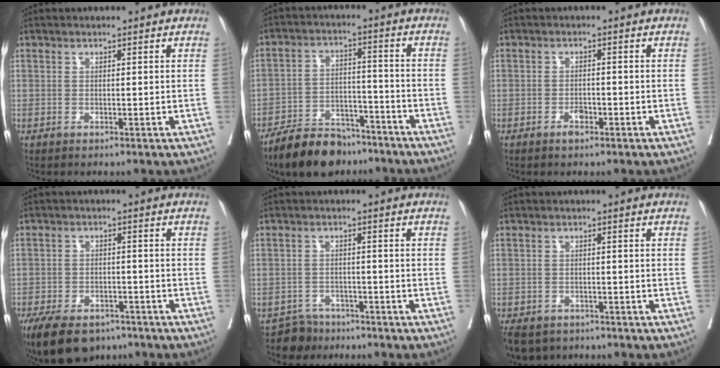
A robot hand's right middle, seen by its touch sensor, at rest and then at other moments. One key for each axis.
{"total": 10.6, "fx": -8.9, "fy": 4.1, "fz": 4.0, "tx": -0.067, "ty": 0.001, "tz": -0.153}
{"total": 1.9, "fx": -1.2, "fy": 0.8, "fz": 1.2, "tx": -0.017, "ty": 0.003, "tz": -0.018}
{"total": 11.4, "fx": -8.2, "fy": 5.6, "fz": 5.5, "tx": -0.107, "ty": -0.004, "tz": -0.128}
{"total": 3.3, "fx": -2.8, "fy": 1.6, "fz": -0.8, "tx": 0.012, "ty": 0.002, "tz": -0.048}
{"total": 8.8, "fx": -6.5, "fy": 5.4, "fz": 2.5, "tx": -0.065, "ty": -0.014, "tz": -0.089}